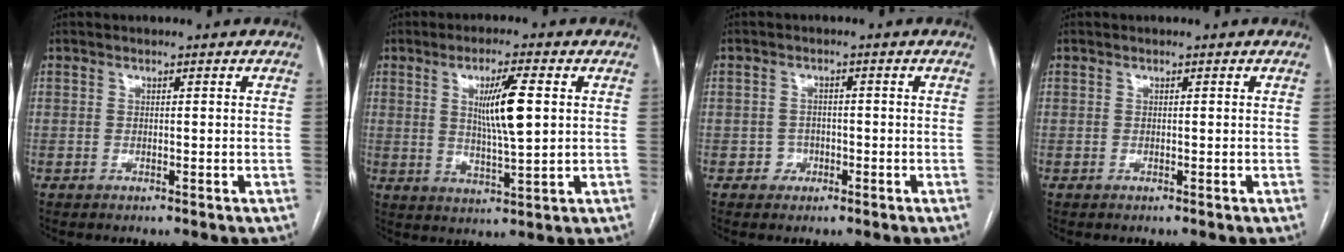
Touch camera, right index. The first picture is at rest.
{"total": 8.2, "force": [1.8, 0.5, 8.0], "torque": [-0.141, -0.006, 0.032]}
{"total": 2.2, "force": [-0.9, 1.9, 0.3], "torque": [0.004, 0.010, -0.017]}
{"total": 0.0}